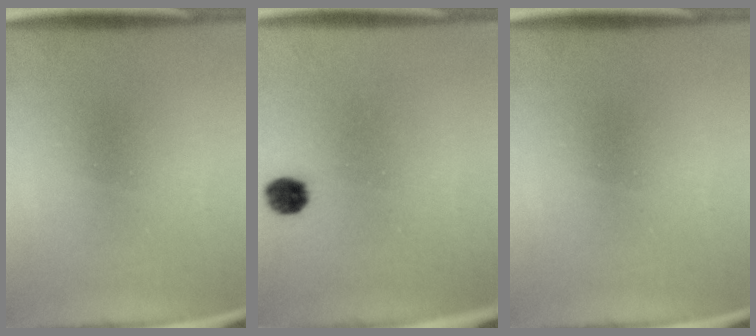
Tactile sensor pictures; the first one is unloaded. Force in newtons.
{"total": 4.0}
{"total": 0.0}